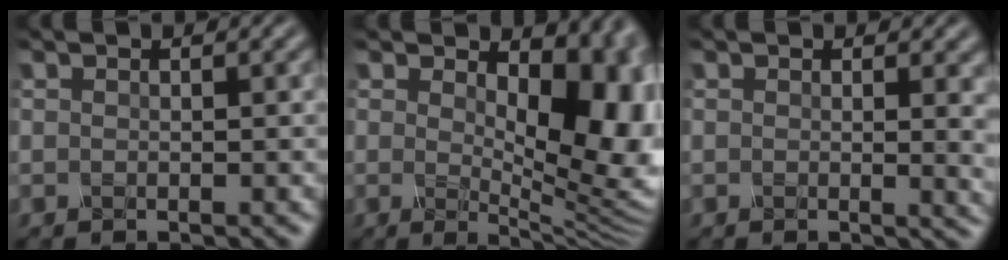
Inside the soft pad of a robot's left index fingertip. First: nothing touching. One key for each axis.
{"total": 10.2, "fx": 1.4, "fy": 5.3, "fz": 8.6, "tx": -0.113, "ty": -0.014, "tz": 0.031}
{"total": 2.4, "fx": 0.5, "fy": 0.8, "fz": 2.2, "tx": -0.026, "ty": -0.006, "tz": 0.008}